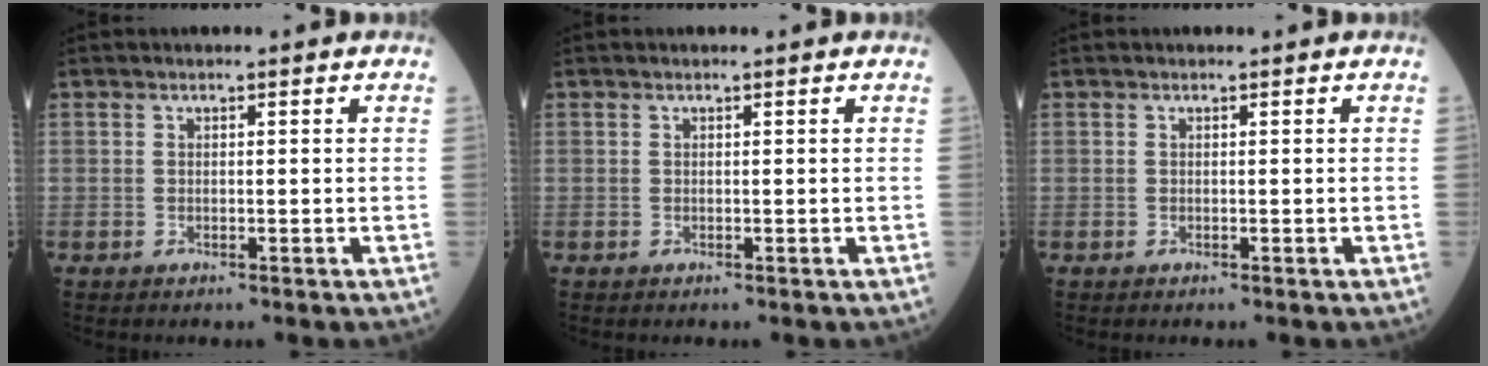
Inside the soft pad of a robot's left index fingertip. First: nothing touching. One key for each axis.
{"total": 0.6, "fx": 0.5, "fy": 0.1, "fz": 0.2, "tx": -0.009, "ty": 0.005, "tz": 0.007}
{"total": 0.0}